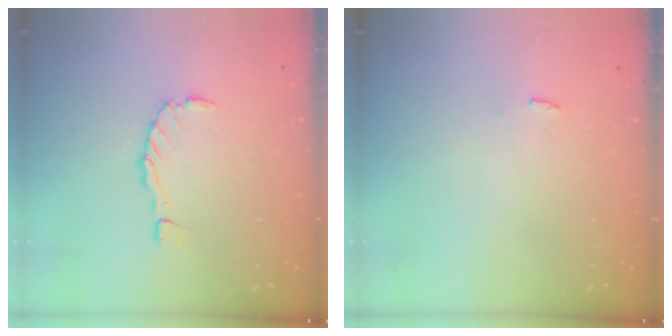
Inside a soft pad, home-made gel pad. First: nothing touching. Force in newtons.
{"total": 1.9, "press": 1.9, "slide": 0.1}